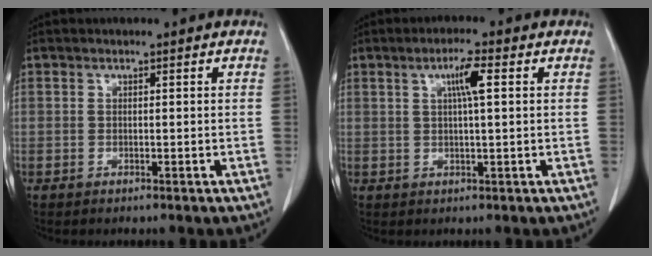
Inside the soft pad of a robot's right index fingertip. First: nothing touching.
{"total": 4.0, "force": [1.3, 0.3, 3.8], "torque": [-0.068, 0.004, 0.020]}